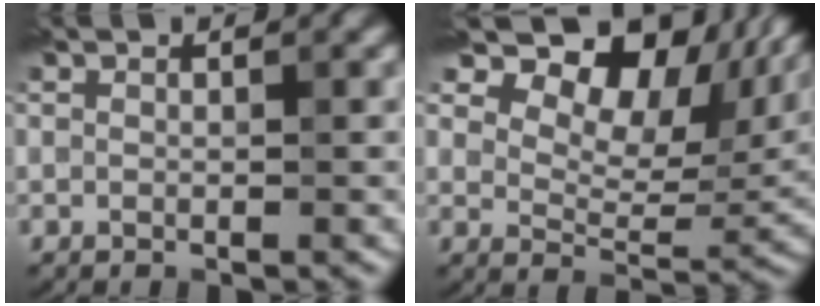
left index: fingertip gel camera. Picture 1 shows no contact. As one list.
[{"total": 14.0, "force": [8.5, 7.4, 8.3], "torque": [-0.119, 0.019, 0.125]}]